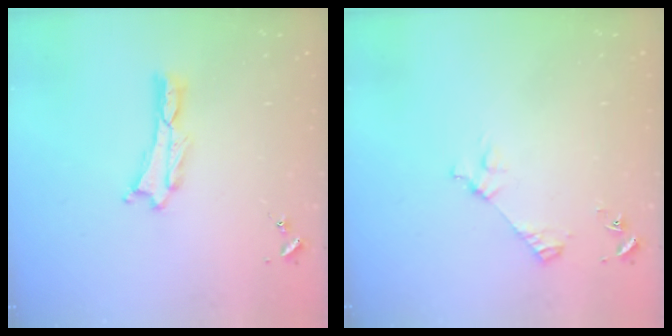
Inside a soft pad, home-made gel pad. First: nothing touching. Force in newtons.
{"total": 3.3, "press": 3.3, "slide": 0.3}